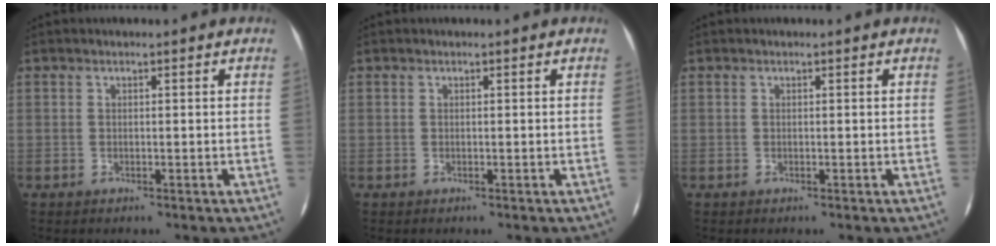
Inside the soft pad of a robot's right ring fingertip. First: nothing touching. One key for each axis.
{"total": 0.0}
{"total": 0.0}